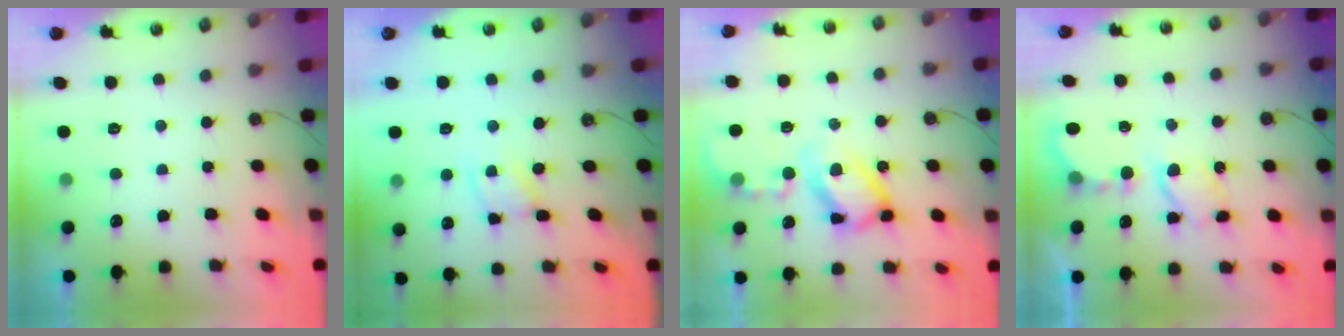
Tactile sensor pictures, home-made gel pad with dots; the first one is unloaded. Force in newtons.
{"total": 2.7, "press": 2.7, "slide": 0.1}
{"total": 14.9, "press": 14.9, "slide": 1.4}
{"total": 6.2, "press": 6.2, "slide": 0.3}